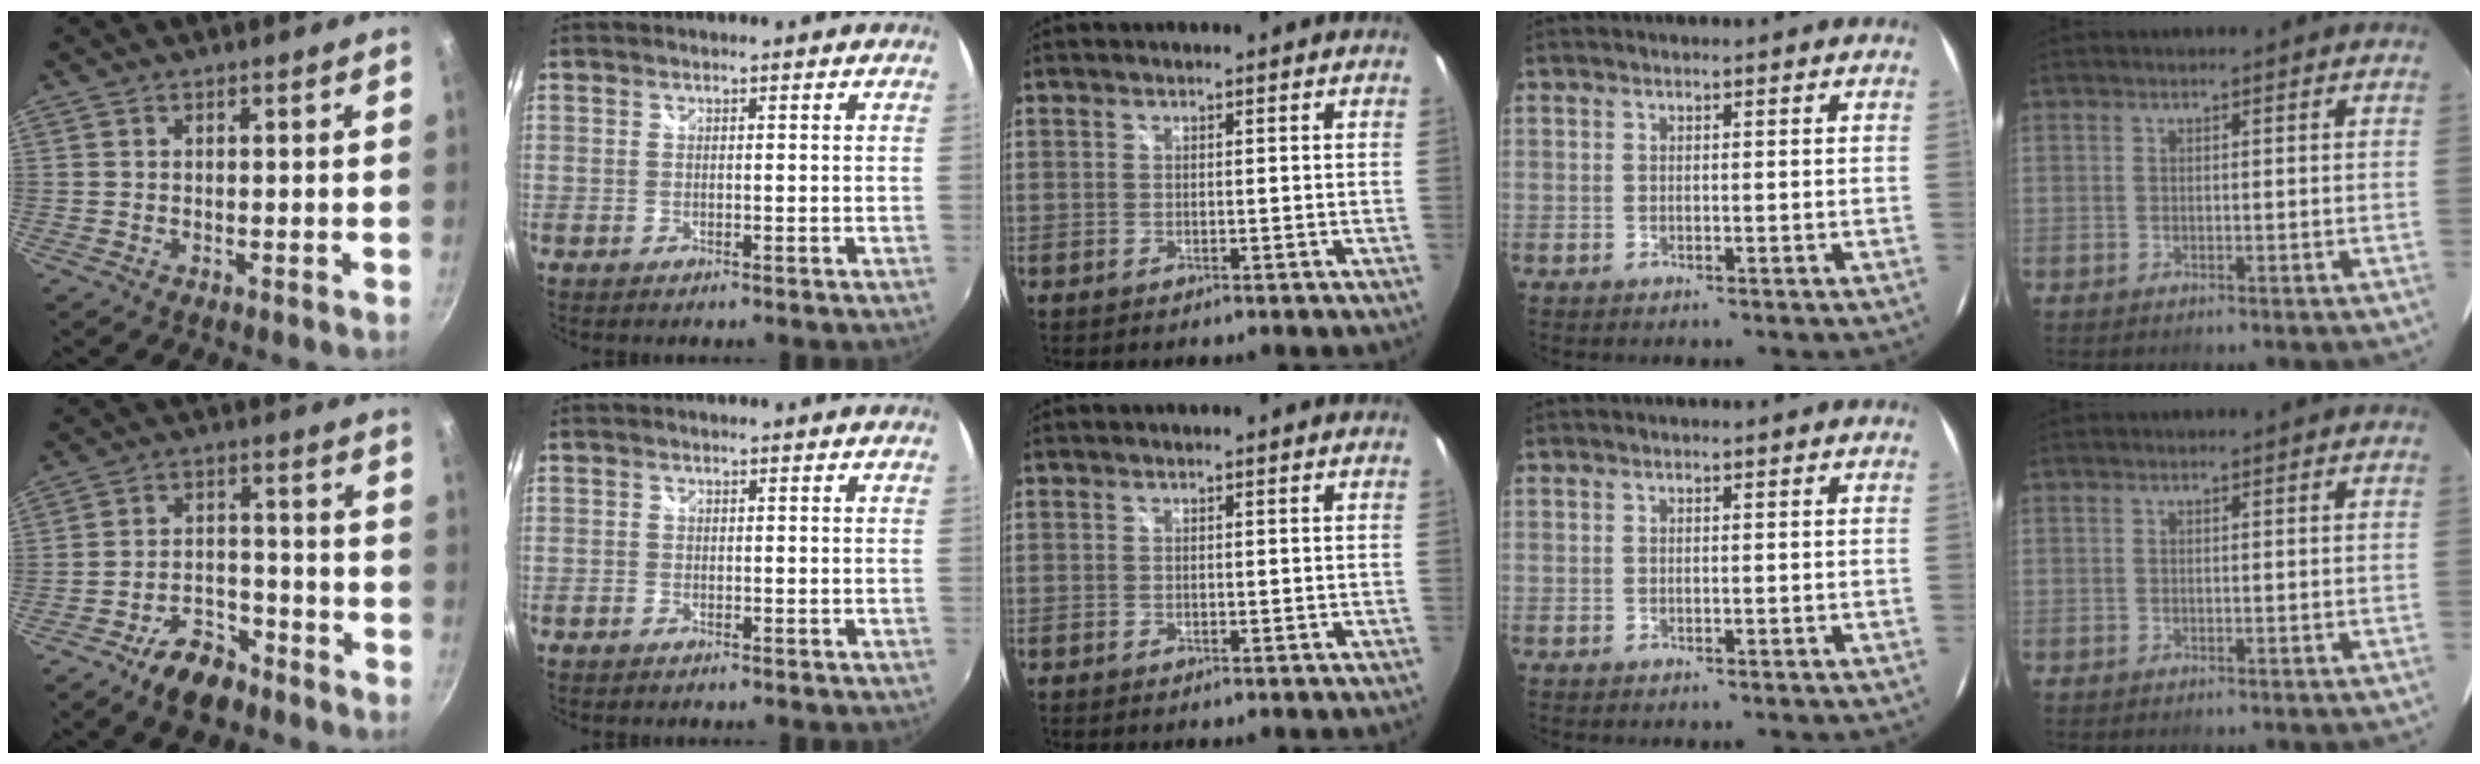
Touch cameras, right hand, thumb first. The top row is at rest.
{"thumb": {"total": 9.5, "force": [-6.6, 5.0, 4.7], "torque": [-0.058, 0.051, -0.108]}, "index": {"total": 0.9, "force": [-0.7, 0.5, 0.1], "torque": [-0.006, -0.001, -0.015]}}